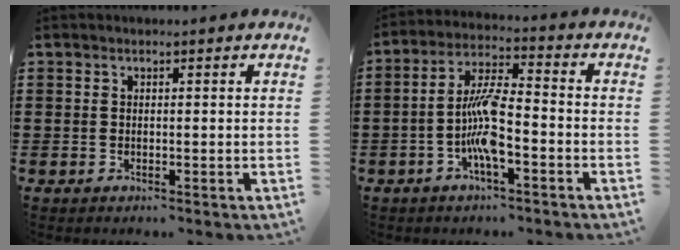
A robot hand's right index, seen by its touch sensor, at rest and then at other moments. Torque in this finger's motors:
{"motor_torque": [1.98, -0.15, 0.80, 0.21]}